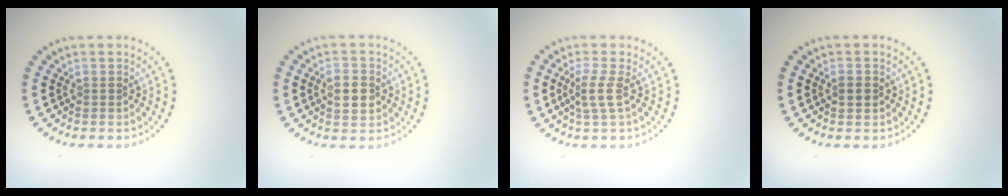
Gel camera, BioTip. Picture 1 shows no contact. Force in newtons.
{"total": 2.9, "press": 2.9, "slide": 0.1}
{"total": 2.0, "press": 1.6, "slide": 1.3}
{"total": 1.2, "press": 1.2, "slide": 0.1}